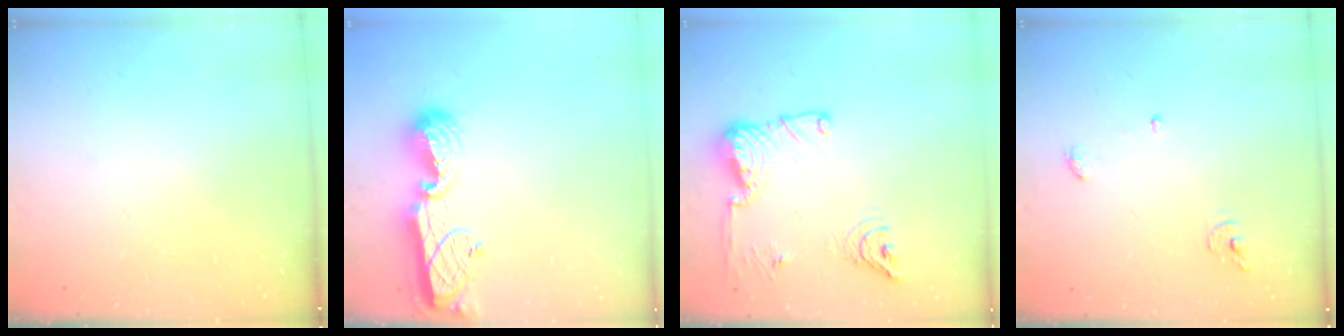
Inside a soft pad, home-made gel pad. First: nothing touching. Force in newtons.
{"total": 13.8, "press": 13.8, "slide": 1.5}
{"total": 14.7, "press": 14.6, "slide": 2.1}
{"total": 3.9, "press": 3.9, "slide": 0.2}